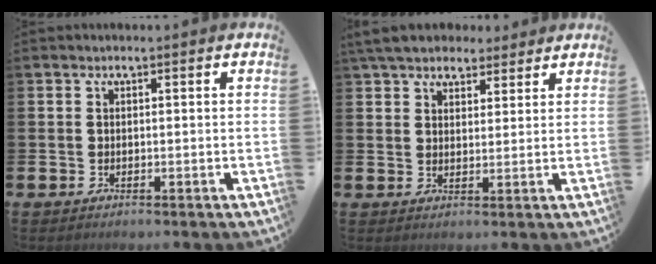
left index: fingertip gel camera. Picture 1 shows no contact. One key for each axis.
{"total": 5.7, "fx": 5.2, "fy": 2.1, "fz": 1.1, "tx": -0.038, "ty": -0.015, "tz": 0.097}